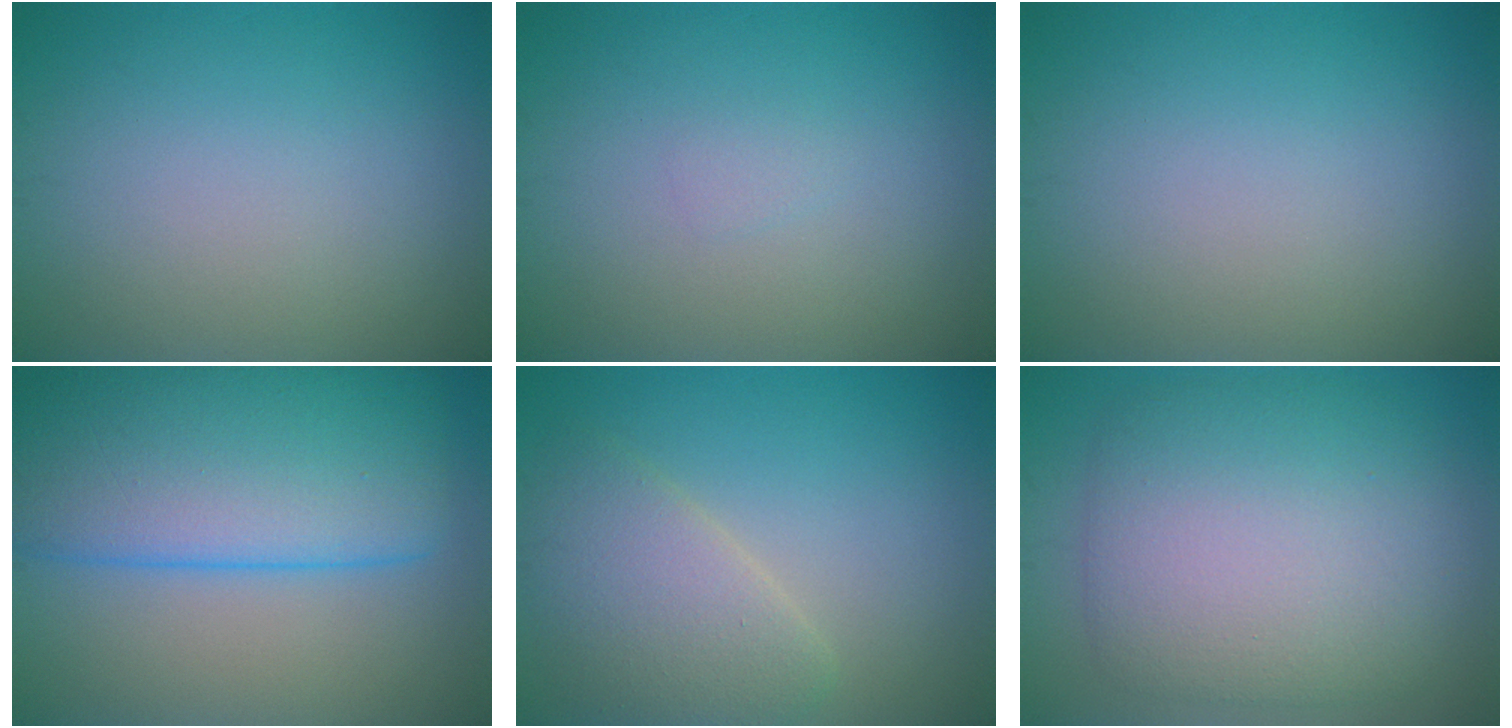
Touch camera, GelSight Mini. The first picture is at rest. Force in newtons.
{"total": 0.6, "press": 0.6, "slide": 0.1}
{"total": 0.0}
{"total": 12.0, "press": 12.0, "slide": 0.5}
{"total": 4.3, "press": 4.3, "slide": 0.3}
{"total": 9.2, "press": 9.1, "slide": 0.4}